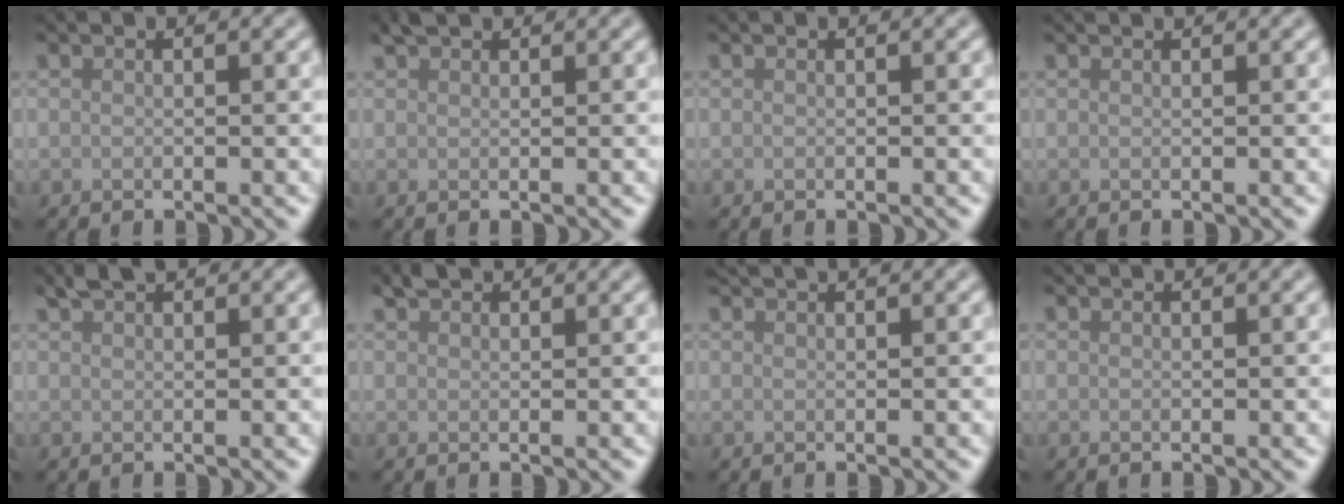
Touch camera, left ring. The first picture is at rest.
{"total": 1.5, "force": [1.4, 0.2, 0.3], "torque": [-0.006, 0.005, 0.028]}
{"total": 0.0}
{"total": 0.9, "force": [0.8, 0.3, 0.4], "torque": [-0.006, -0.005, 0.001]}
{"total": 2.0, "force": [1.8, 0.3, 0.7], "torque": [-0.010, 0.006, 0.036]}
{"total": 1.8, "force": [1.8, 0.4, 0.4], "torque": [-0.009, 0.004, 0.033]}
{"total": 1.5, "force": [1.4, 0.2, 0.6], "torque": [-0.005, 0.001, 0.014]}
{"total": 1.0, "force": [0.9, 0.1, 0.2], "torque": [-0.008, -0.004, 0.005]}